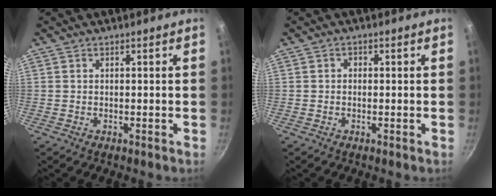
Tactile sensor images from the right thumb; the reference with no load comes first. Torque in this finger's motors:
{"motor_torque": [-0.15, -0.13, -0.27, 0.07, 0.03]}